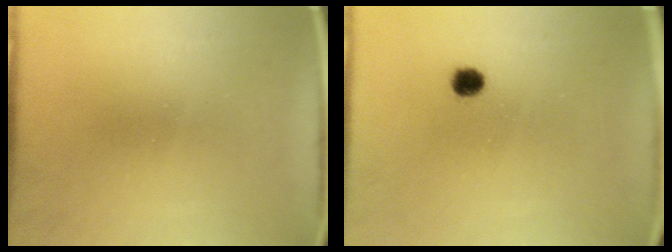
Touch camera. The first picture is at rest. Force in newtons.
{"total": 2.8}